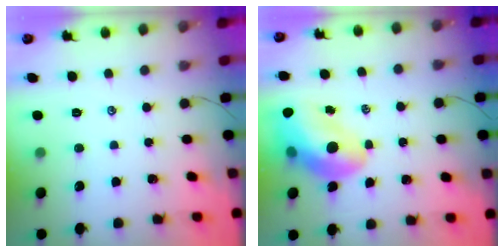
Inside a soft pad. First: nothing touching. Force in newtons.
{"total": 14.0, "press": 13.5, "slide": 3.6}